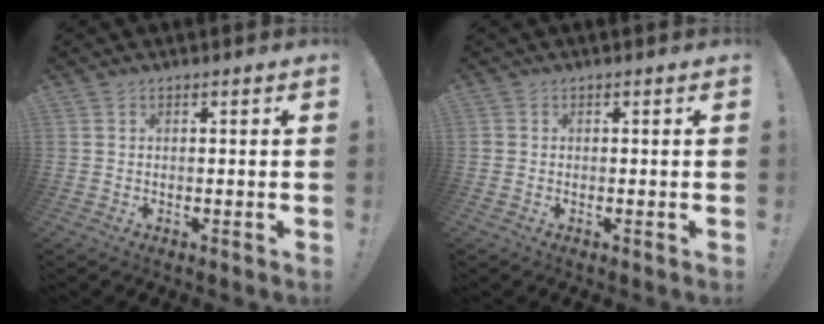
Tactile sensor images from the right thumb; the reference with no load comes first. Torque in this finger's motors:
{"motor_torque": [-0.10, 0.11, 0.24, -0.10, -0.03]}